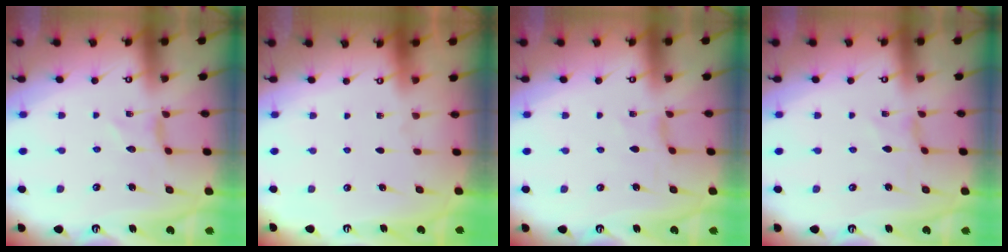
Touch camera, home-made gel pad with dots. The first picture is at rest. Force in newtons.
{"total": 0.0}
{"total": 2.0, "press": 2.0, "slide": 0.4}
{"total": 0.0}